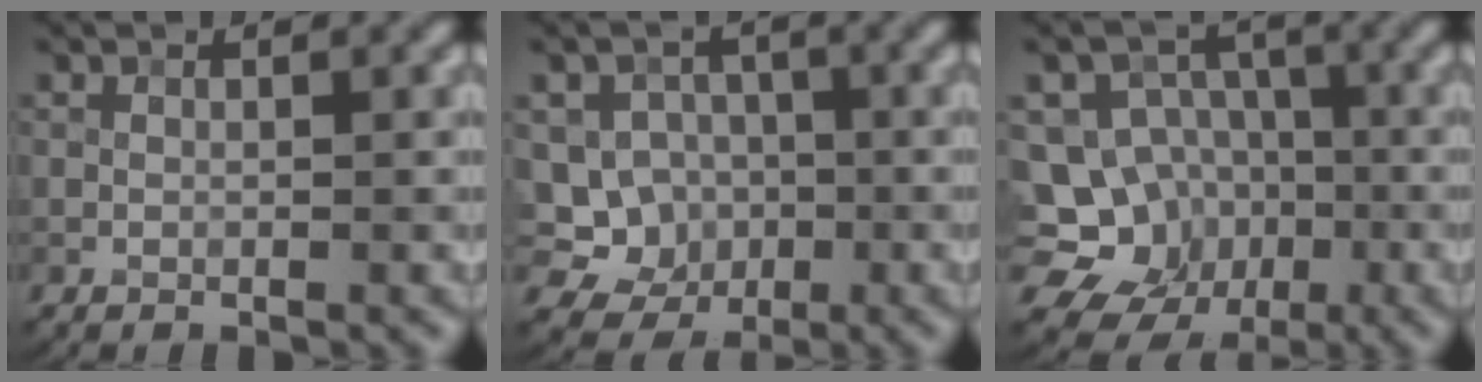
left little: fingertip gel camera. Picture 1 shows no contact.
{"total": 8.0, "force": [-2.2, 7.2, 2.5], "torque": [-0.026, 0.019, -0.064]}
{"total": 12.9, "force": [-4.2, 11.6, 3.9], "torque": [-0.096, 0.000, -0.074]}